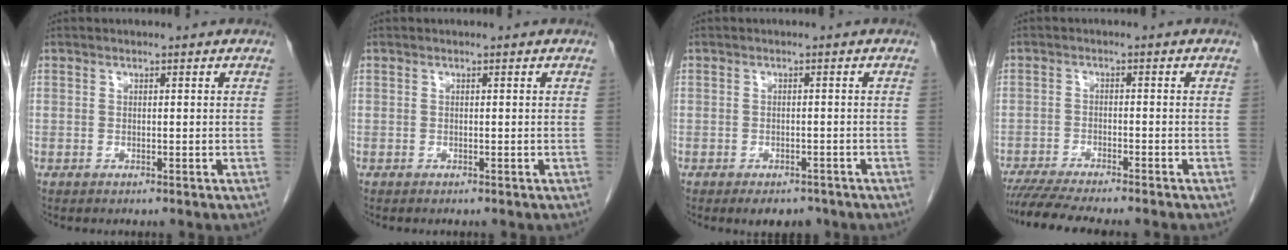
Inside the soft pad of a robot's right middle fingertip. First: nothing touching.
{"total": 0.0}
{"total": 3.9, "force": [-3.0, 2.0, 1.5], "torque": [-0.012, 0.000, -0.038]}
{"total": 9.4, "force": [-8.2, 0.2, 4.6], "torque": [-0.060, -0.017, -0.130]}